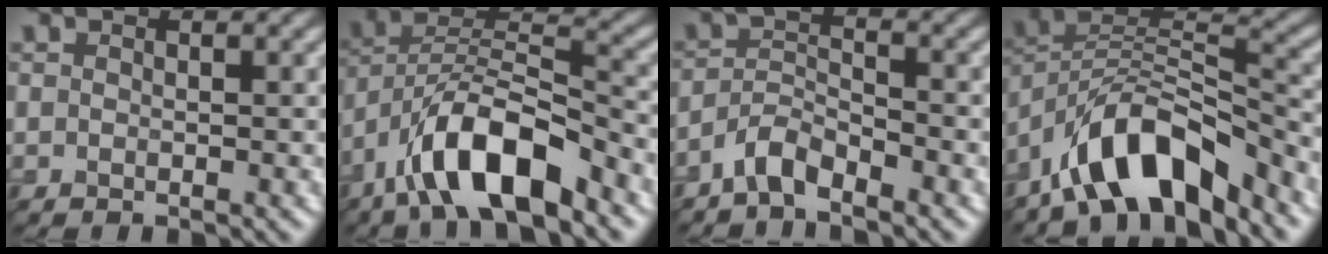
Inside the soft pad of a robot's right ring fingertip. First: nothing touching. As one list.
[{"total": 9.0, "force": [-5.6, 3.0, 6.3], "torque": [-0.109, 0.020, -0.104]}, {"total": 2.9, "force": [-2.5, 0.6, 1.3], "torque": [-0.030, 0.012, -0.059]}, {"total": 9.1, "force": [-6.3, 3.6, 5.5], "torque": [-0.087, 0.012, -0.121]}]